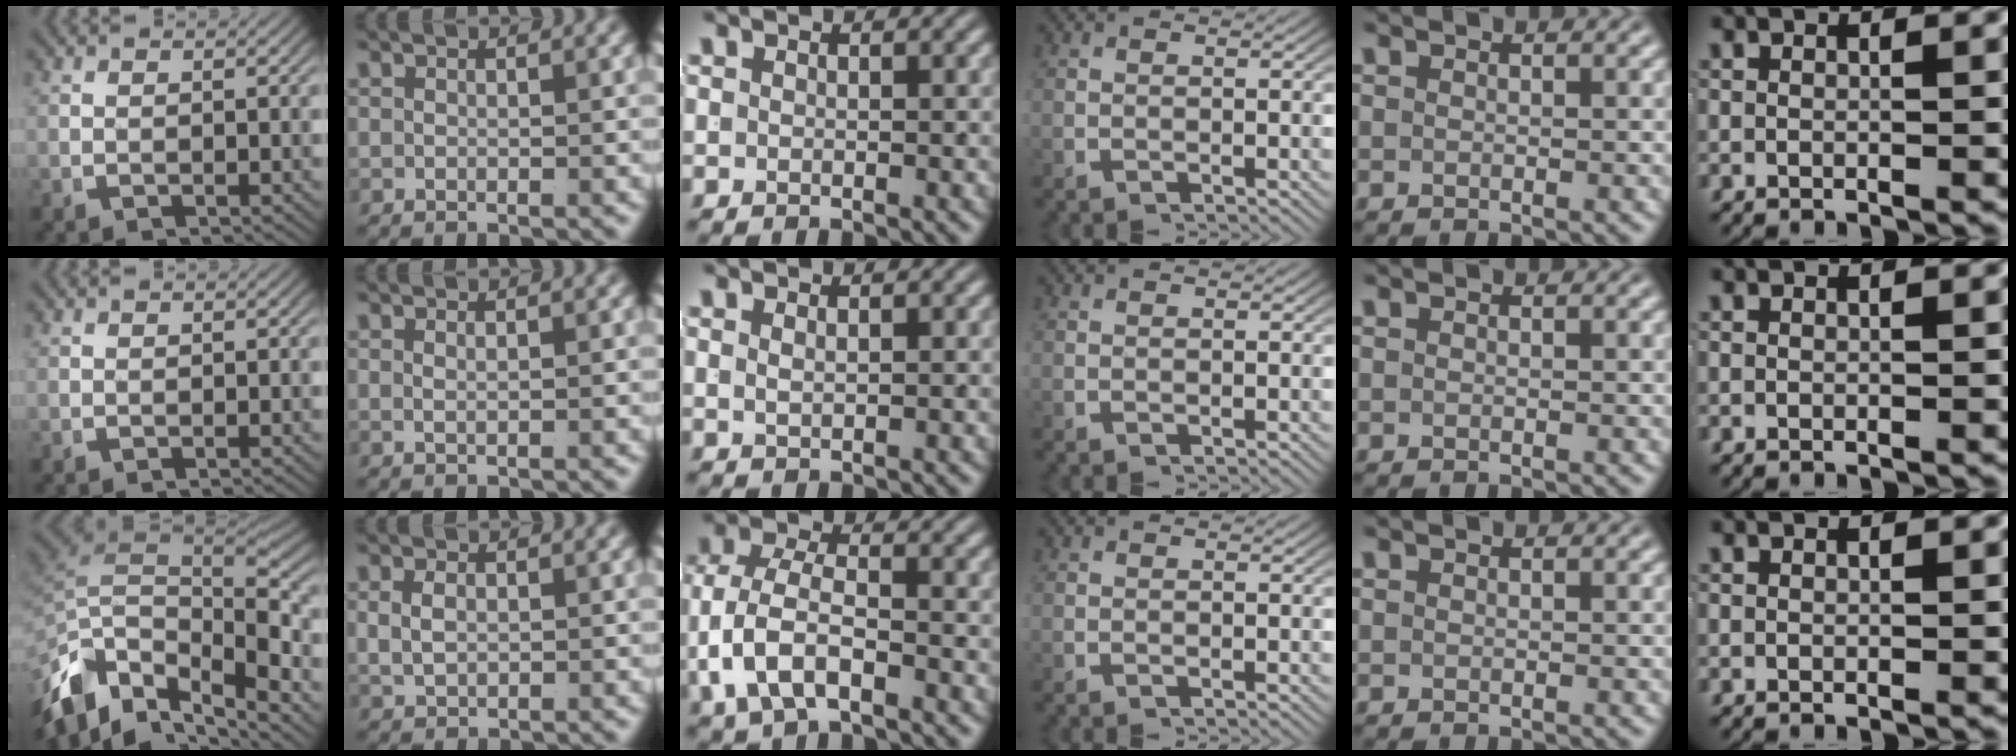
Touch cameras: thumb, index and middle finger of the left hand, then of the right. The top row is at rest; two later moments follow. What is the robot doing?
{"motion": "lift_and_place", "object": "jacket"}